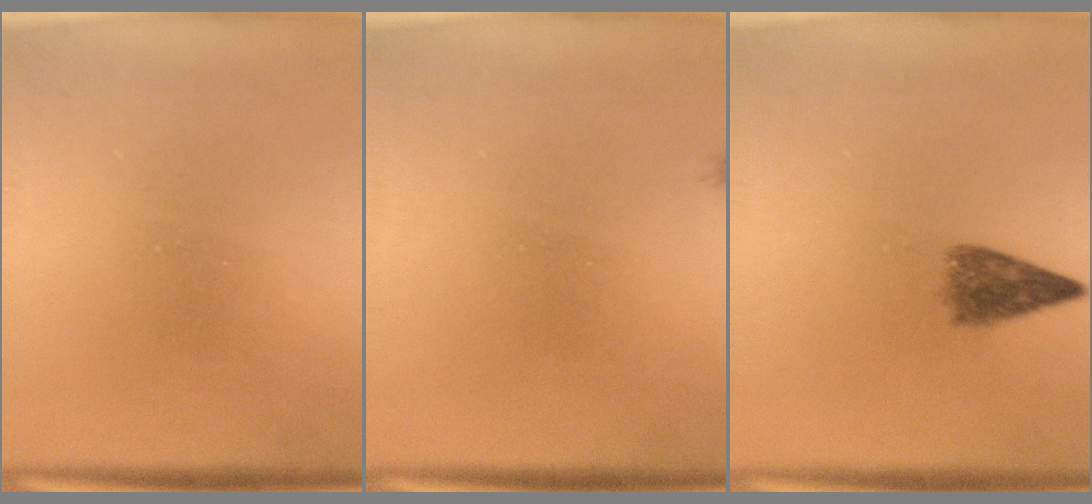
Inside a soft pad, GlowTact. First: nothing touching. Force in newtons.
{"total": 0.6}
{"total": 4.1}